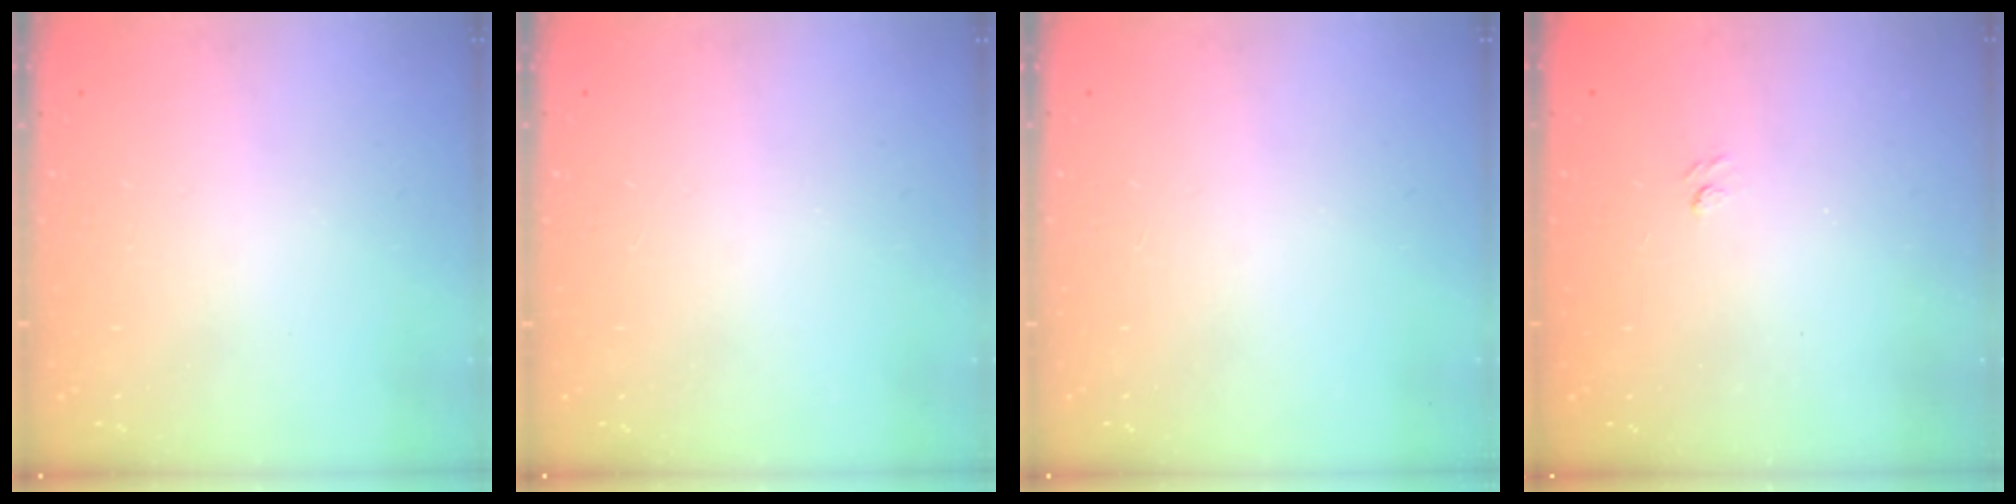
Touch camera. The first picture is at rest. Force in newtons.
{"total": 0.0}
{"total": 0.0}
{"total": 1.9, "press": 1.7, "slide": 0.9}